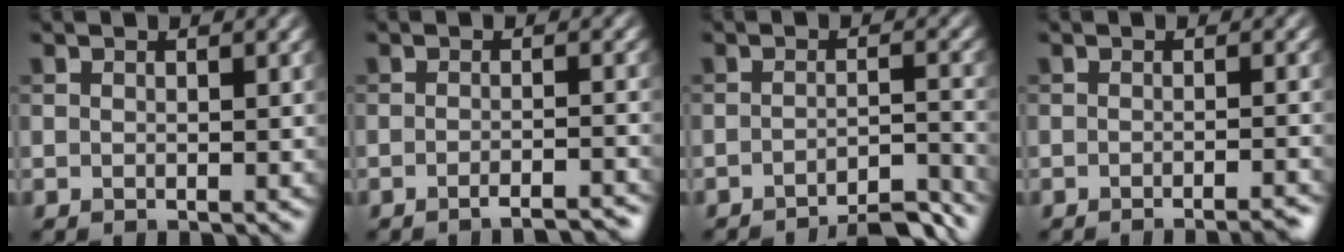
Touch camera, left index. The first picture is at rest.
{"total": 3.5, "force": [-2.8, 0.5, 1.9], "torque": [-0.021, 0.009, -0.041]}
{"total": 4.8, "force": [-4.2, 0.6, 2.2], "torque": [-0.019, 0.012, -0.063]}
{"total": 3.4, "force": [-2.5, 0.7, 2.2], "torque": [-0.014, 0.010, -0.034]}